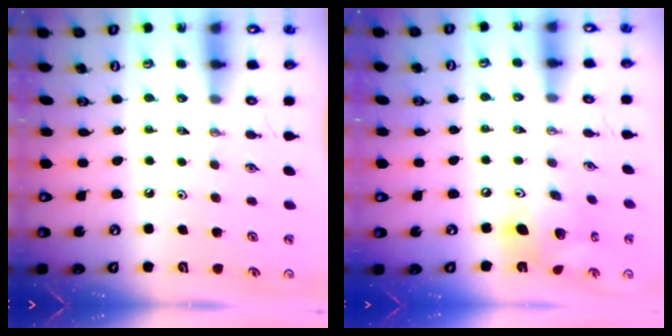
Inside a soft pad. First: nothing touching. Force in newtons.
{"total": 15.9, "press": 15.5, "slide": 3.4}